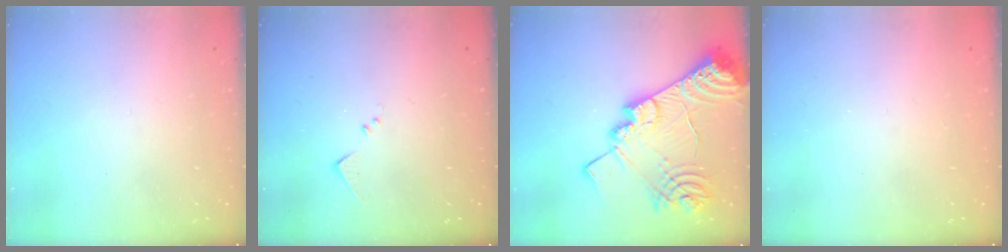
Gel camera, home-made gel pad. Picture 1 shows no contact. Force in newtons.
{"total": 6.0, "press": 6.0, "slide": 0.5}
{"total": 24.6, "press": 24.5, "slide": 2.5}
{"total": 0.9, "press": 0.9, "slide": 0.2}